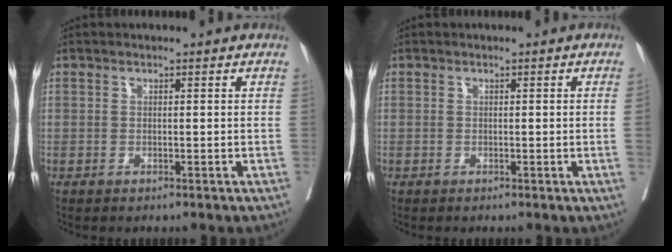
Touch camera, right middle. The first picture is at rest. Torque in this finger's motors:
{"motor_torque": [0.36, -0.36, -0.36, -0.07]}